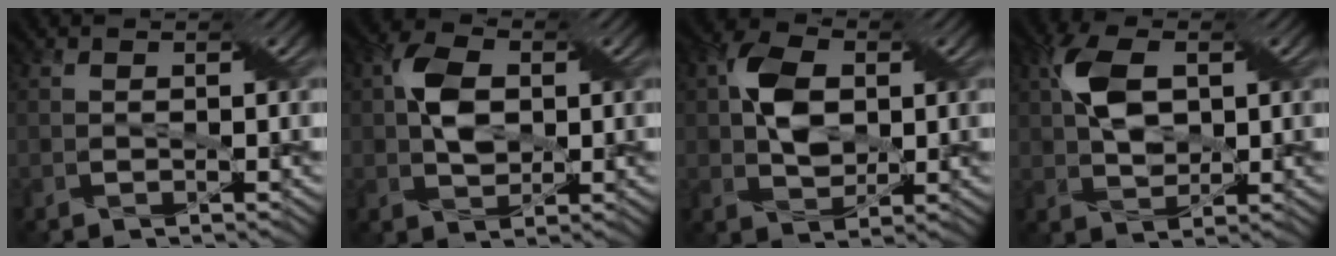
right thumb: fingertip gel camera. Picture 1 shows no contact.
{"total": 5.6, "force": [0.7, 3.7, 4.2], "torque": [-0.084, 0.008, 0.007]}
{"total": 6.7, "force": [1.0, 4.5, 4.8], "torque": [-0.095, 0.009, 0.015]}
{"total": 7.0, "force": [1.6, 4.1, 5.4], "torque": [-0.116, 0.012, 0.028]}